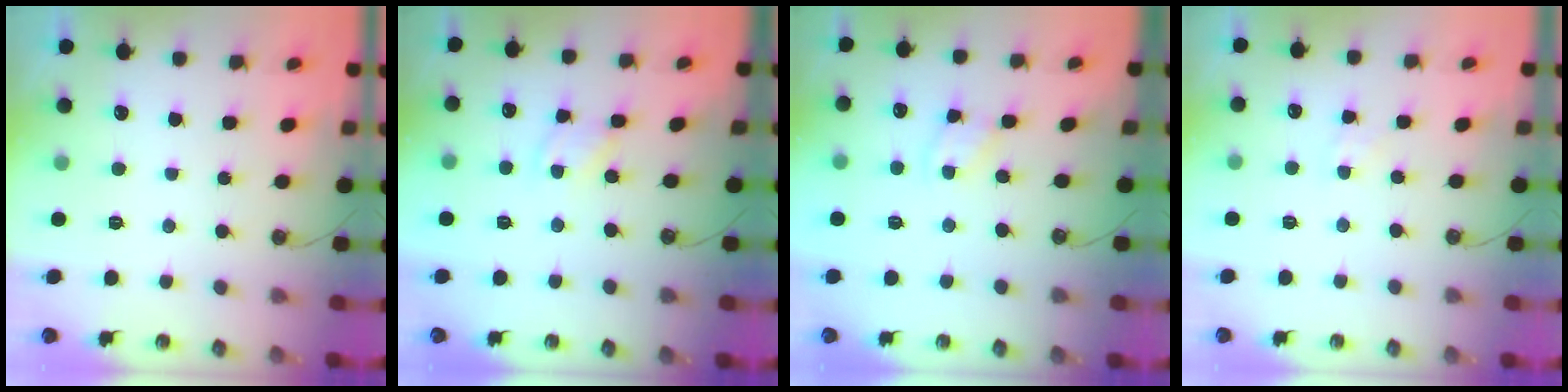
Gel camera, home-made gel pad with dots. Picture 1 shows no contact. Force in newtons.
{"total": 4.6, "press": 4.5, "slide": 0.5}
{"total": 1.8, "press": 1.8, "slide": 0.3}
{"total": 3.0, "press": 3.0, "slide": 0.4}